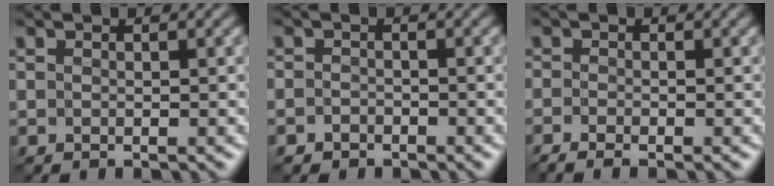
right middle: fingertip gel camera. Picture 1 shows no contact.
{"total": 1.1, "force": [-0.9, 0.6, -0.3], "torque": [0.012, 0.006, -0.020]}
{"total": 1.7, "force": [-1.5, 0.2, 0.8], "torque": [-0.016, -0.004, -0.034]}